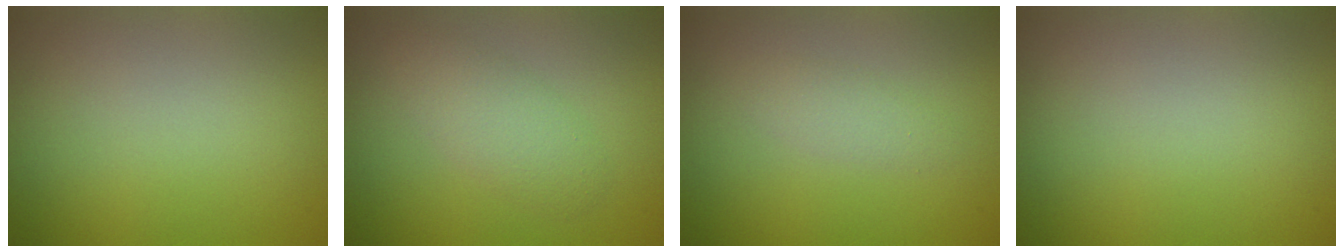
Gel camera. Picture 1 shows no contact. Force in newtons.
{"total": 2.8, "press": 2.8, "slide": 0.0}
{"total": 1.4, "press": 1.4, "slide": 0.1}
{"total": 0.0}